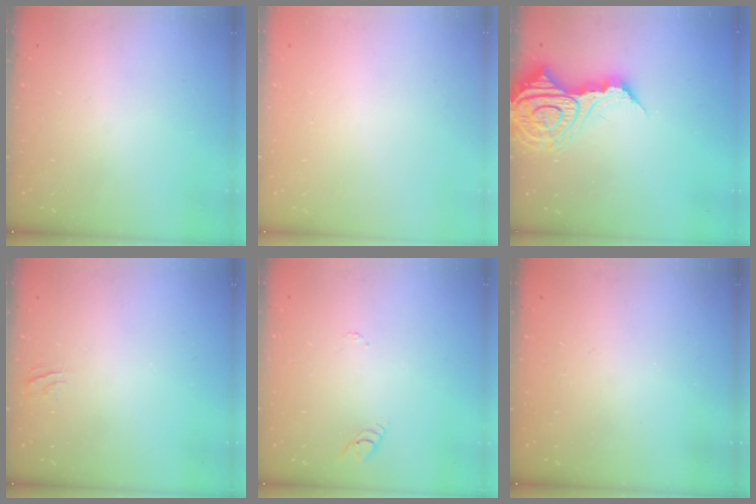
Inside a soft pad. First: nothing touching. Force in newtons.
{"total": 0.0}
{"total": 20.1, "press": 19.9, "slide": 2.7}
{"total": 3.7, "press": 3.7, "slide": 0.3}
{"total": 2.9, "press": 2.9, "slide": 0.4}
{"total": 0.0}